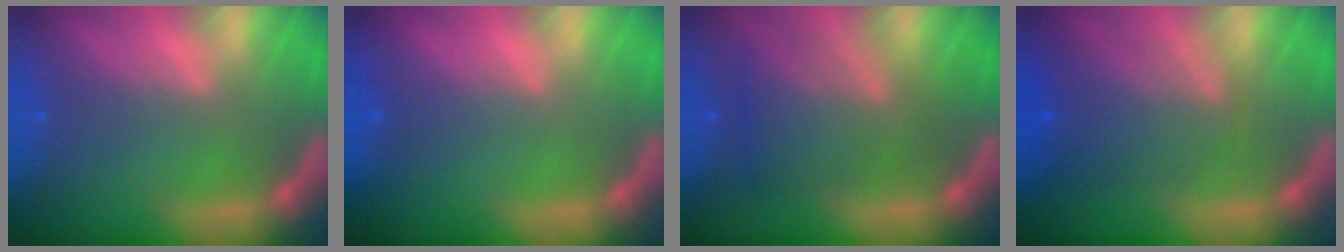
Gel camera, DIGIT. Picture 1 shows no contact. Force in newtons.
{"total": 0.0}
{"total": 6.5}
{"total": 6.1}